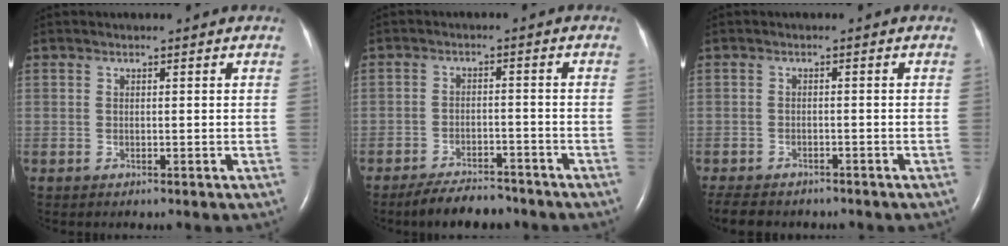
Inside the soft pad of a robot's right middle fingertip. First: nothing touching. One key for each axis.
{"total": 6.5, "fx": -5.7, "fy": 2.1, "fz": 2.4, "tx": -0.041, "ty": -0.007, "tz": -0.091}
{"total": 7.9, "fx": -6.6, "fy": 3.0, "fz": 3.1, "tx": -0.059, "ty": -0.006, "tz": -0.088}